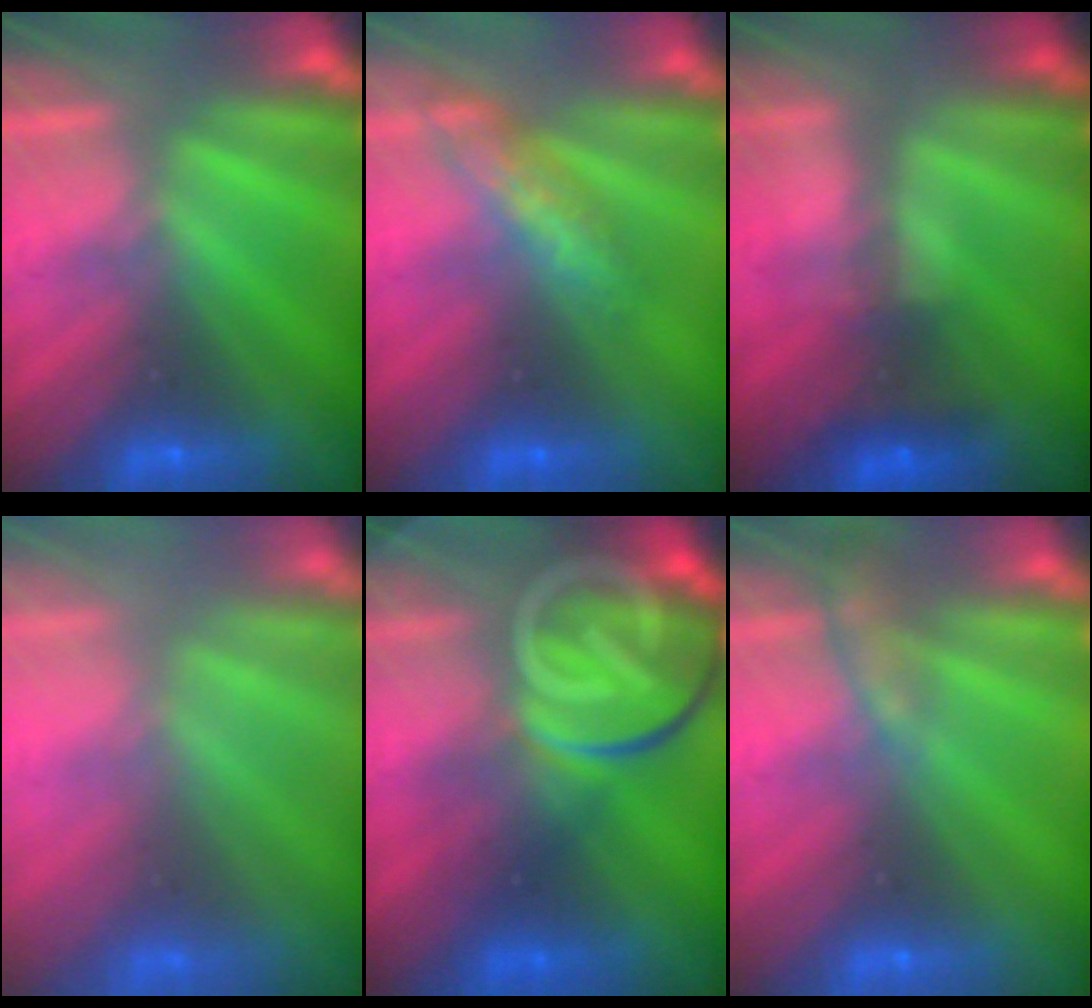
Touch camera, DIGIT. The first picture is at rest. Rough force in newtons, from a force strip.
{"total": 2.7}
{"total": 3.8}
{"total": 7.1}
{"total": 10.8}
{"total": 2.3}